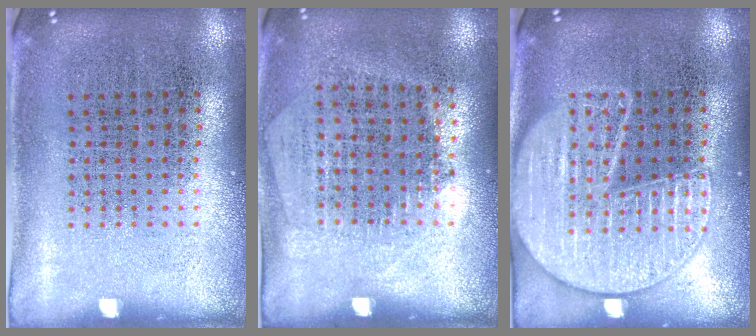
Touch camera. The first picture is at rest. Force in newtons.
{"total": 1.2, "press": 1.0, "slide": 0.6}
{"total": 2.3, "press": 2.3, "slide": 0.3}